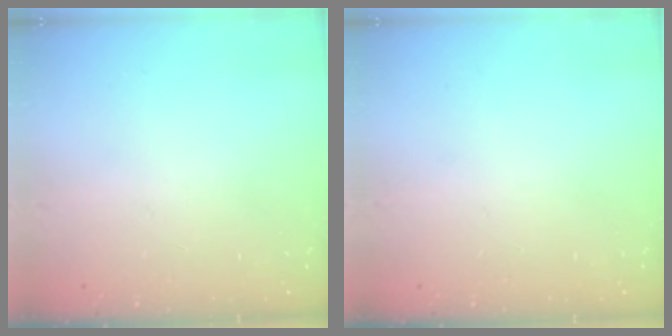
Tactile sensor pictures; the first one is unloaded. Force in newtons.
{"total": 0.0}